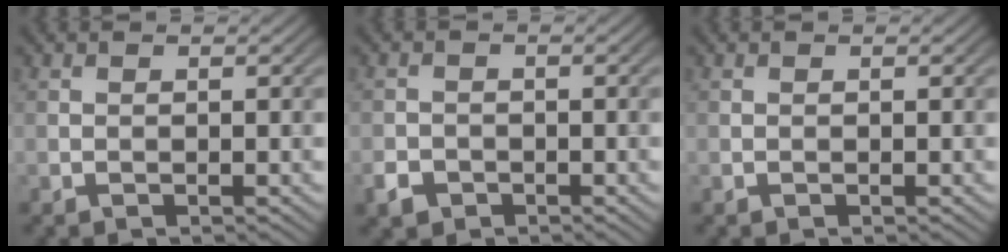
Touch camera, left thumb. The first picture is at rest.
{"total": 2.4, "force": [-1.4, 1.7, 0.9], "torque": [-0.018, -0.005, -0.032]}
{"total": 0.0}